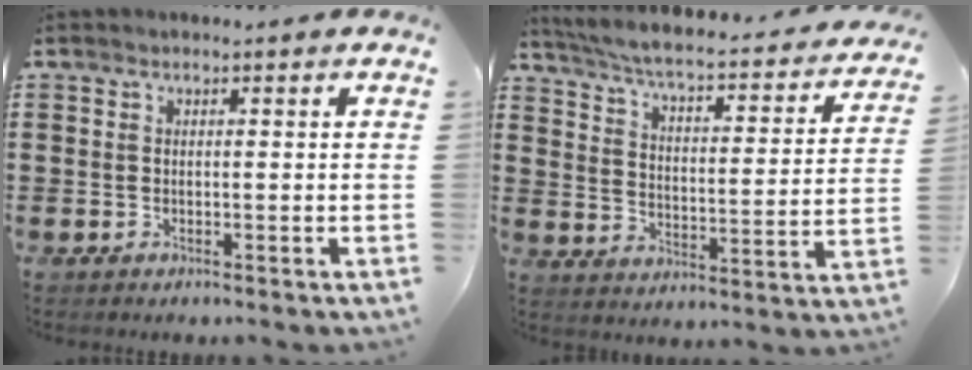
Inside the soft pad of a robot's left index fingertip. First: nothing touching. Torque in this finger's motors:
{"motor_torque": [2.14, 0.00, 0.27, 0.05]}